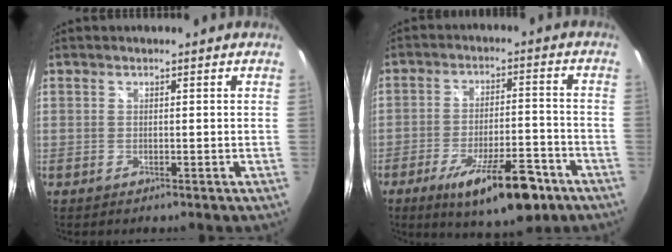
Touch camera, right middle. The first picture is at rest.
{"total": 15.5, "force": [-9.4, 4.6, 11.5], "torque": [-0.190, -0.019, -0.138]}